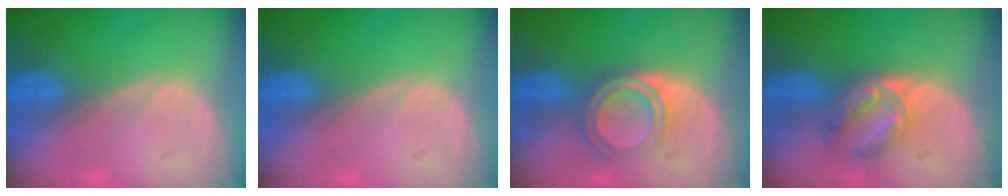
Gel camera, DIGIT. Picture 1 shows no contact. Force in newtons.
{"total": 0.0}
{"total": 5.3, "press": 4.9, "slide": 1.9}
{"total": 5.9, "press": 5.5, "slide": 2.0}